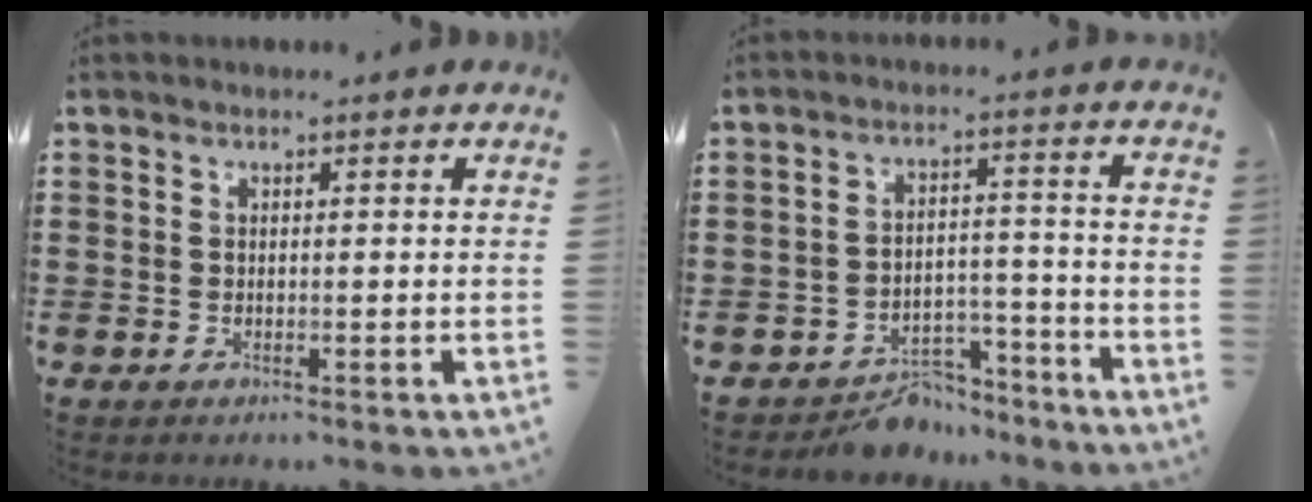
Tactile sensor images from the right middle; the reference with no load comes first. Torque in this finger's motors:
{"motor_torque": [-0.69, 0.12, -0.23, -0.05]}